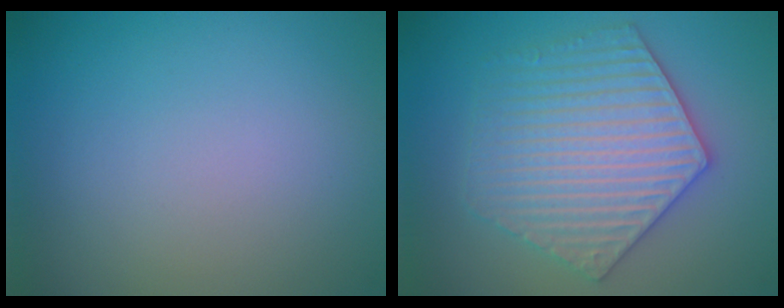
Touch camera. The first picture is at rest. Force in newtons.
{"total": 6.1, "press": 6.1, "slide": 0.9}